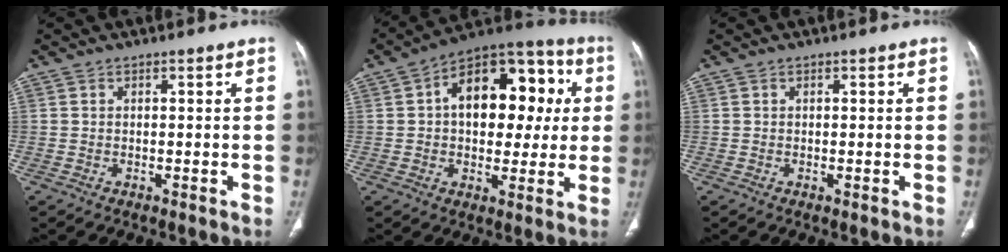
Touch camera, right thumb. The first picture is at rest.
{"total": 19.8, "force": [3.5, 12.0, 15.3], "torque": [-0.171, 0.032, 0.045]}
{"total": 0.0}